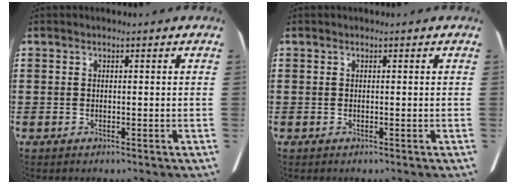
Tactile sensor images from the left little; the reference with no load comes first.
{"total": 0.0}